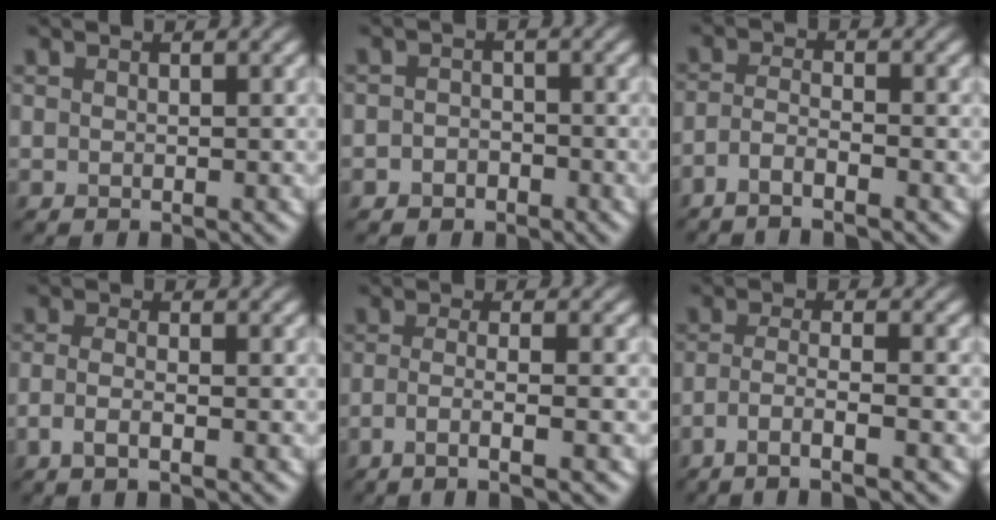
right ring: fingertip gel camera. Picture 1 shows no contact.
{"total": 1.7, "force": [-0.9, 1.3, 0.4], "torque": [0.005, 0.003, -0.024]}
{"total": 2.4, "force": [-1.8, 0.5, 1.6], "torque": [-0.034, -0.002, -0.044]}
{"total": 2.0, "force": [-0.8, 0.6, 1.7], "torque": [-0.035, -0.002, -0.022]}
{"total": 3.7, "force": [-1.5, 0.8, 3.2], "torque": [-0.054, -0.005, -0.037]}
{"total": 3.9, "force": [-2.1, 0.6, 3.2], "torque": [-0.057, 0.002, -0.049]}